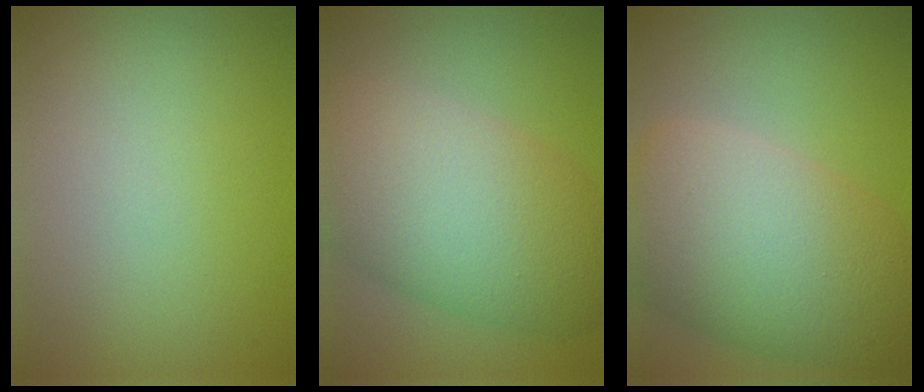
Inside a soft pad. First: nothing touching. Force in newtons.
{"total": 10.6, "press": 10.6, "slide": 0.8}
{"total": 10.8, "press": 10.8, "slide": 0.4}